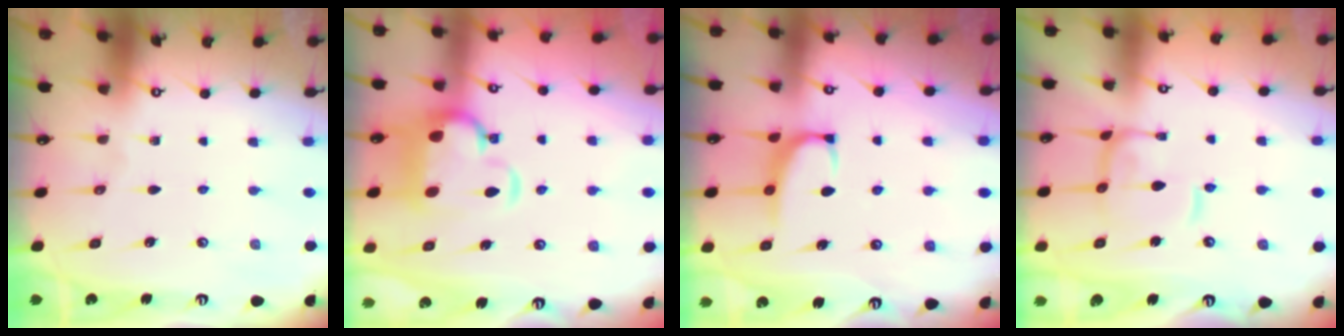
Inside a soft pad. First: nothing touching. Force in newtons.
{"total": 6.0, "press": 5.7, "slide": 1.6}
{"total": 1.4, "press": 1.2, "slide": 0.7}
{"total": 4.6, "press": 4.5, "slide": 0.9}